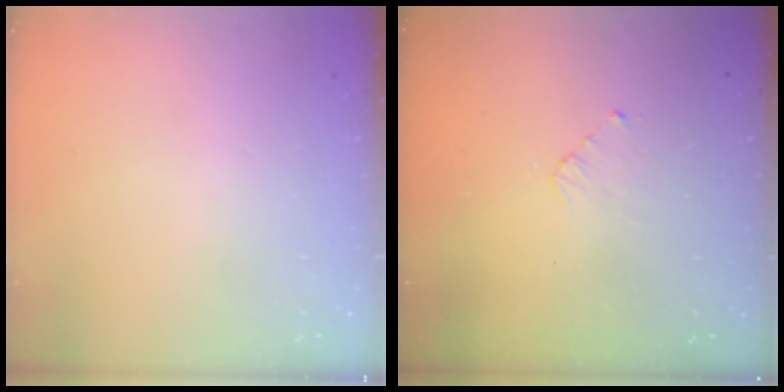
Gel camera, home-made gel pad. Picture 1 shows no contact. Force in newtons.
{"total": 2.8, "press": 2.8, "slide": 0.2}